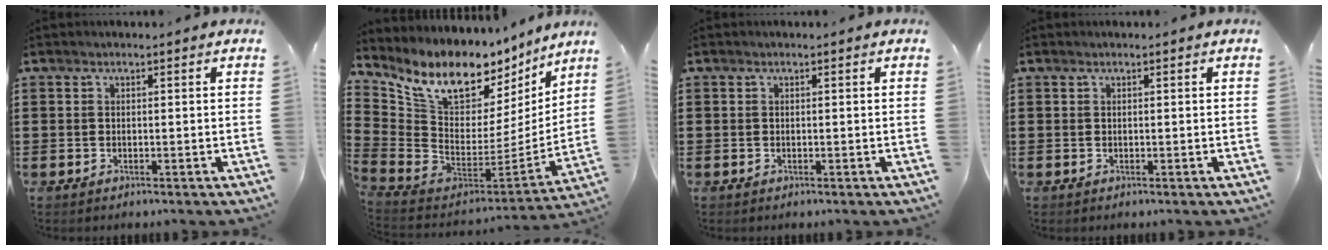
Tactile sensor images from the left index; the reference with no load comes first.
{"total": 11.3, "force": [8.3, 5.1, 5.7], "torque": [-0.138, -0.067, 0.146]}
{"total": 0.0}
{"total": 0.0}